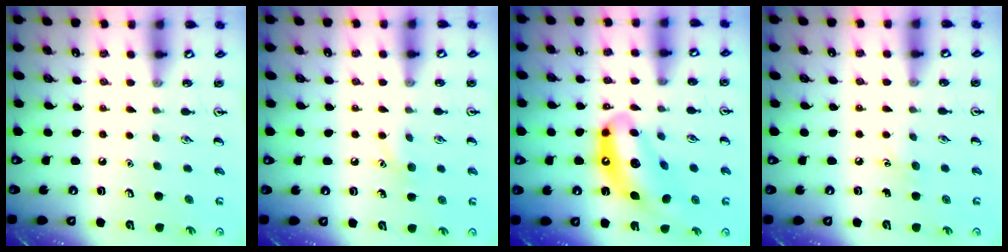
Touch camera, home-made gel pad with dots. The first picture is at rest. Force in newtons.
{"total": 5.7, "press": 5.5, "slide": 1.5}
{"total": 14.9, "press": 14.1, "slide": 4.7}
{"total": 4.5, "press": 4.2, "slide": 1.6}